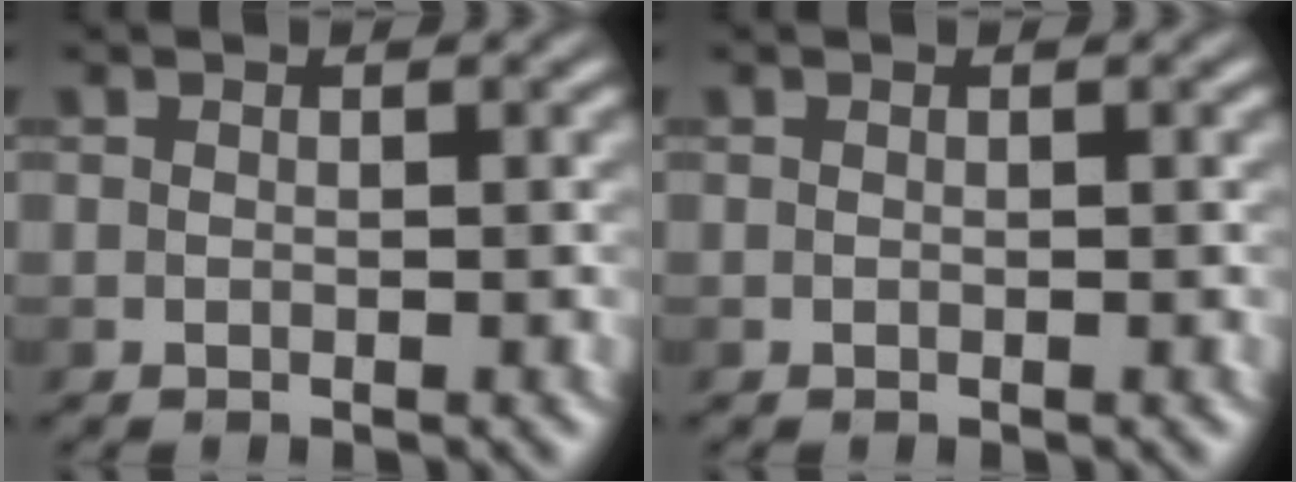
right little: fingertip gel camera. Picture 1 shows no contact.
{"total": 0.0}